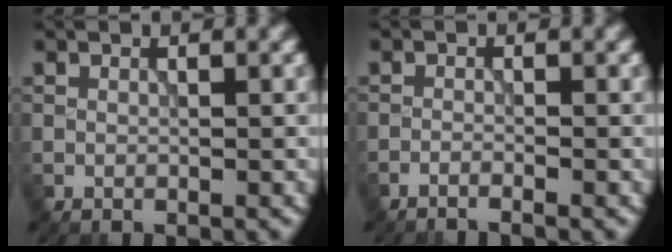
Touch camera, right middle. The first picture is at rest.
{"total": 1.3, "force": [-1.1, 0.1, 0.6], "torque": [-0.007, -0.001, -0.030]}